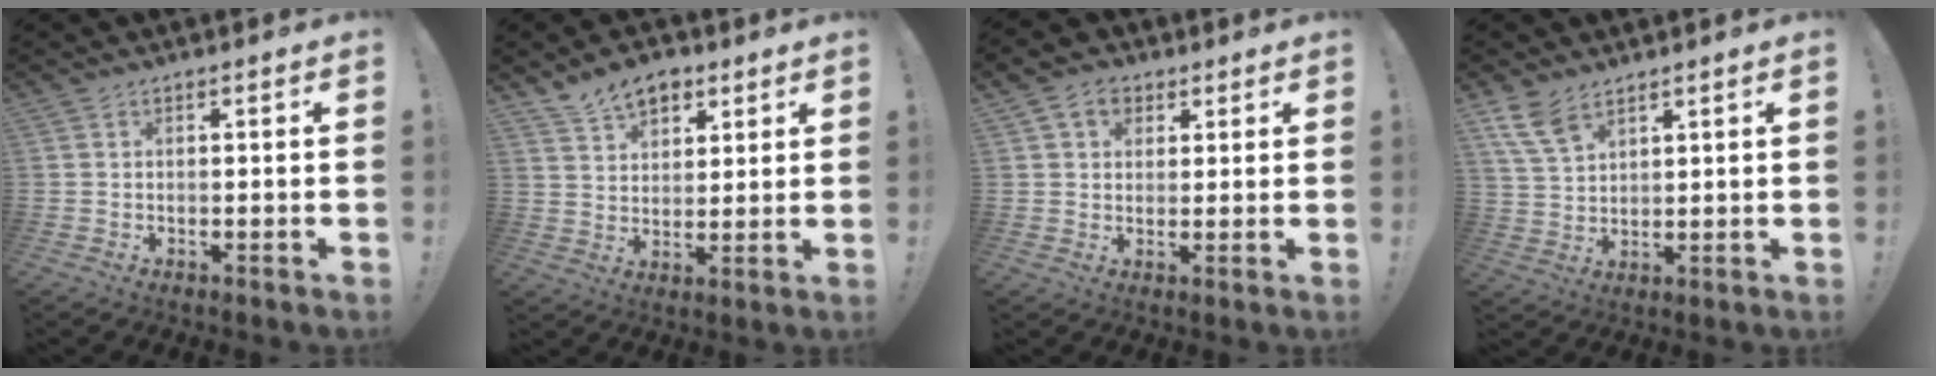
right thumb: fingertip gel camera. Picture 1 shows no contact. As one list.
[{"total": 9.3, "force": [6.2, 5.7, 3.8], "torque": [-0.064, -0.028, 0.120]}, {"total": 7.3, "force": [3.1, 5.8, 3.2], "torque": [-0.053, -0.002, 0.062]}, {"total": 8.1, "force": [5.6, 4.2, 4.0], "torque": [-0.082, -0.022, 0.113]}]